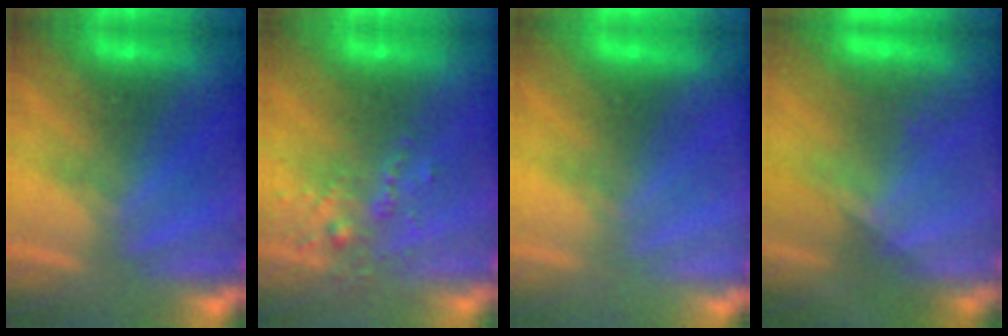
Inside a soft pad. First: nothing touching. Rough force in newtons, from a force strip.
{"total": 2.6}
{"total": 2.1}
{"total": 2.4}